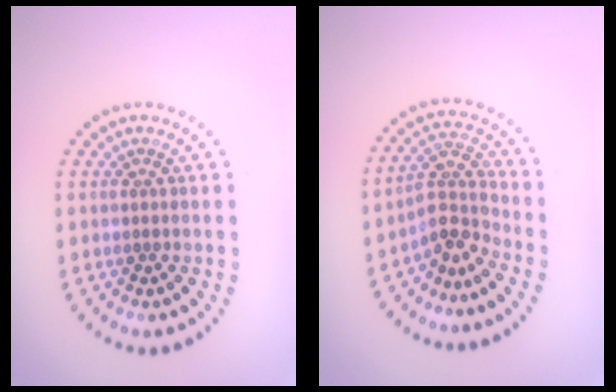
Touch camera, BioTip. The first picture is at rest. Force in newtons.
{"total": 3.1, "press": 2.2, "slide": 2.2}